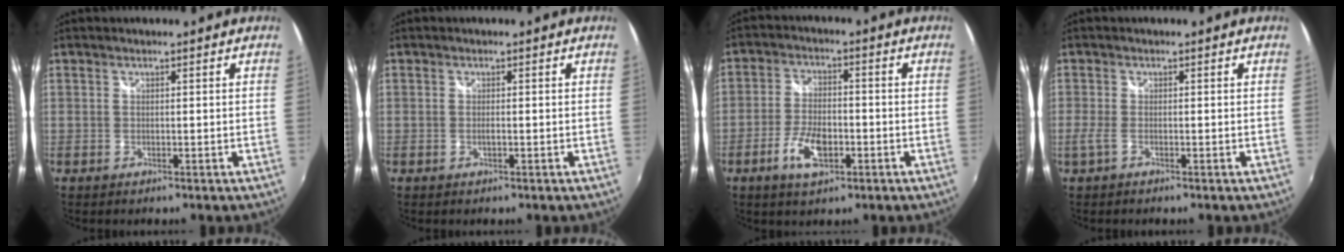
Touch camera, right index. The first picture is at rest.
{"total": 0.6, "force": [-0.1, 0.1, 0.6], "torque": [-0.012, 0.002, -0.002]}
{"total": 7.4, "force": [-3.2, 3.4, 5.7], "torque": [-0.123, 0.000, -0.055]}
{"total": 1.9, "force": [-1.0, 0.4, 1.6], "torque": [-0.035, -0.006, -0.021]}